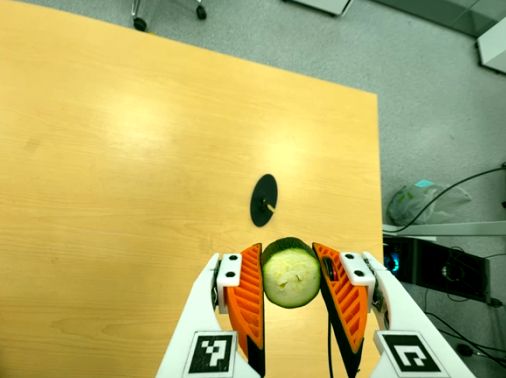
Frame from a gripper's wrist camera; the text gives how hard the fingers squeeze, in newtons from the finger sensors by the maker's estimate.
{"total": 9.5, "left": 9.4, "right": 9.6}